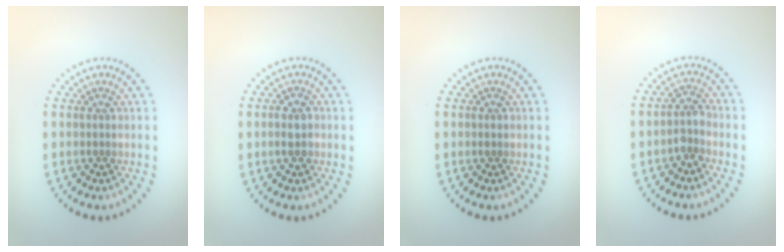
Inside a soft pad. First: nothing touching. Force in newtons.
{"total": 1.7, "press": 1.7, "slide": 0.4}
{"total": 0.6, "press": 0.6, "slide": 0.1}
{"total": 1.8, "press": 1.3, "slide": 1.2}